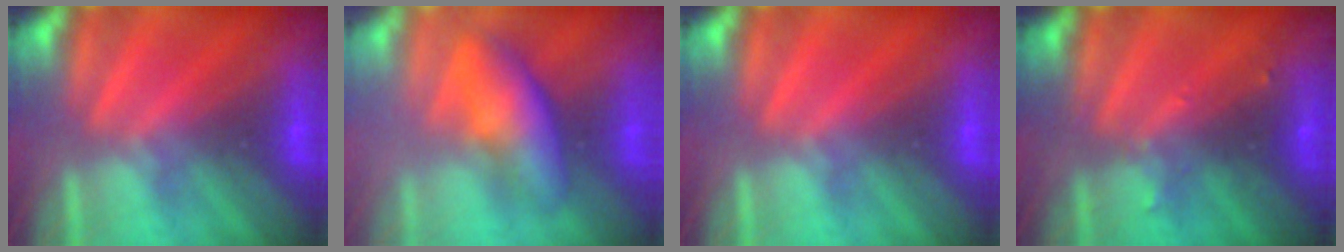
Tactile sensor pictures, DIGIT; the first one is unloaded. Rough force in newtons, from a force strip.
{"total": 3.7}
{"total": 0.0}
{"total": 2.5}